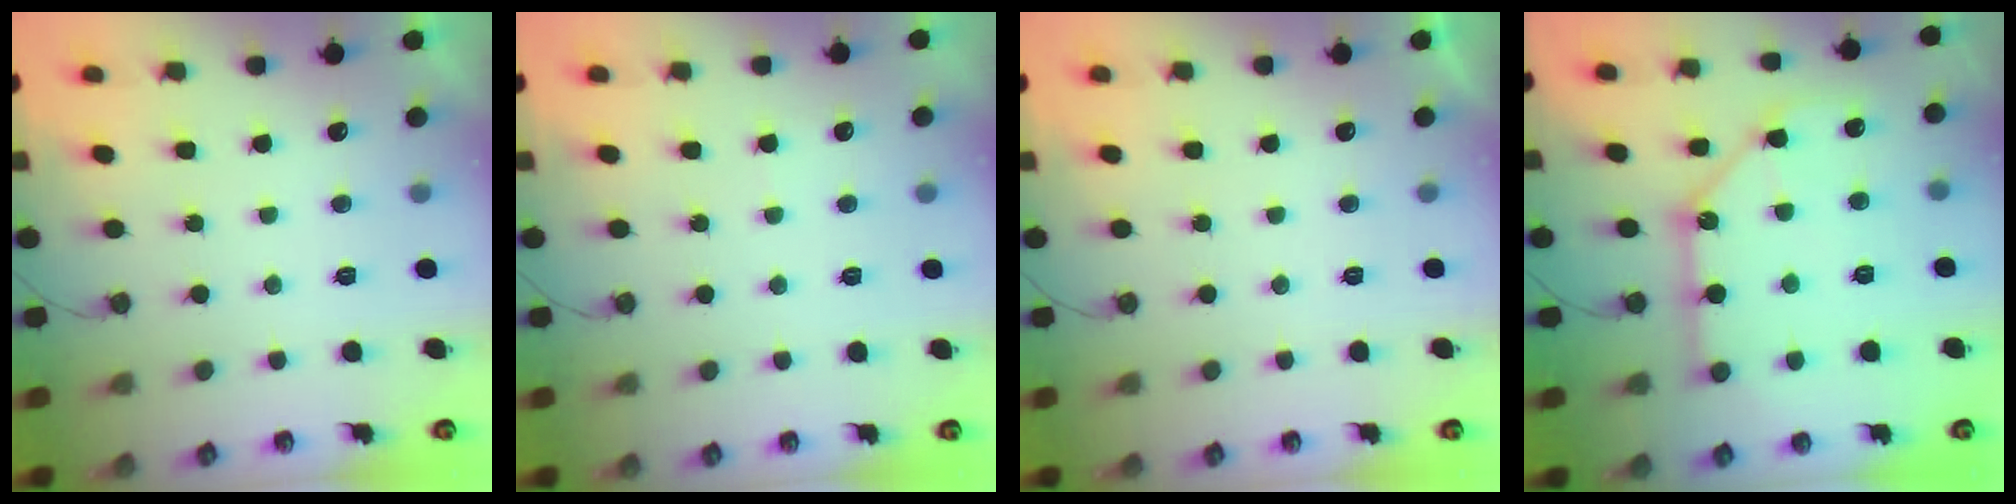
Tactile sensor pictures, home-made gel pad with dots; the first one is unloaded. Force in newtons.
{"total": 2.9, "press": 2.9, "slide": 0.3}
{"total": 0.0}
{"total": 10.9, "press": 10.9, "slide": 1.2}